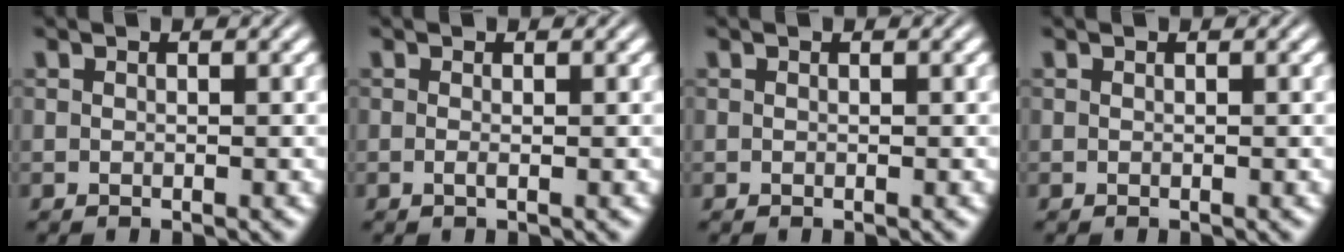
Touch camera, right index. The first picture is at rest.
{"total": 0.6, "force": [-0.5, -0.1, 0.4], "torque": [-0.014, -0.010, -0.004]}
{"total": 2.0, "force": [-0.1, -1.9, -0.6], "torque": [0.026, -0.008, 0.009]}
{"total": 0.0}